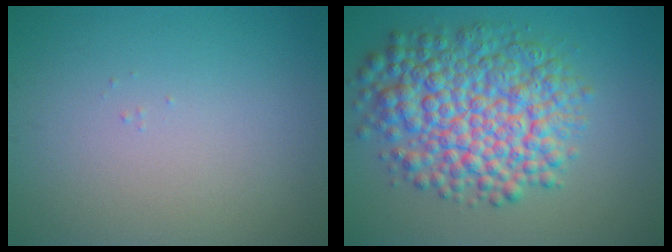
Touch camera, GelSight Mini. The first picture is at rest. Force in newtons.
{"total": 9.5, "press": 9.5, "slide": 0.2}